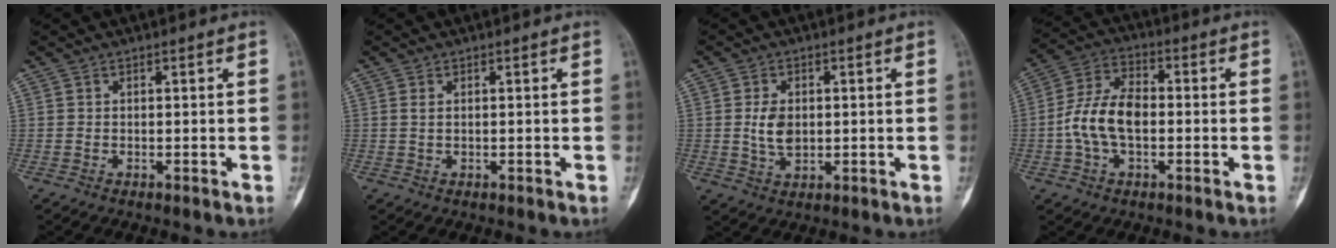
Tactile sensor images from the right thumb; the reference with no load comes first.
{"total": 1.1, "force": [0.4, 0.5, 0.9], "torque": [-0.023, 0.003, 0.012]}
{"total": 5.2, "force": [0.4, 3.4, 3.9], "torque": [-0.067, -0.005, 0.013]}
{"total": 10.8, "force": [-1.3, 6.3, 8.7], "torque": [-0.169, 0.030, -0.030]}